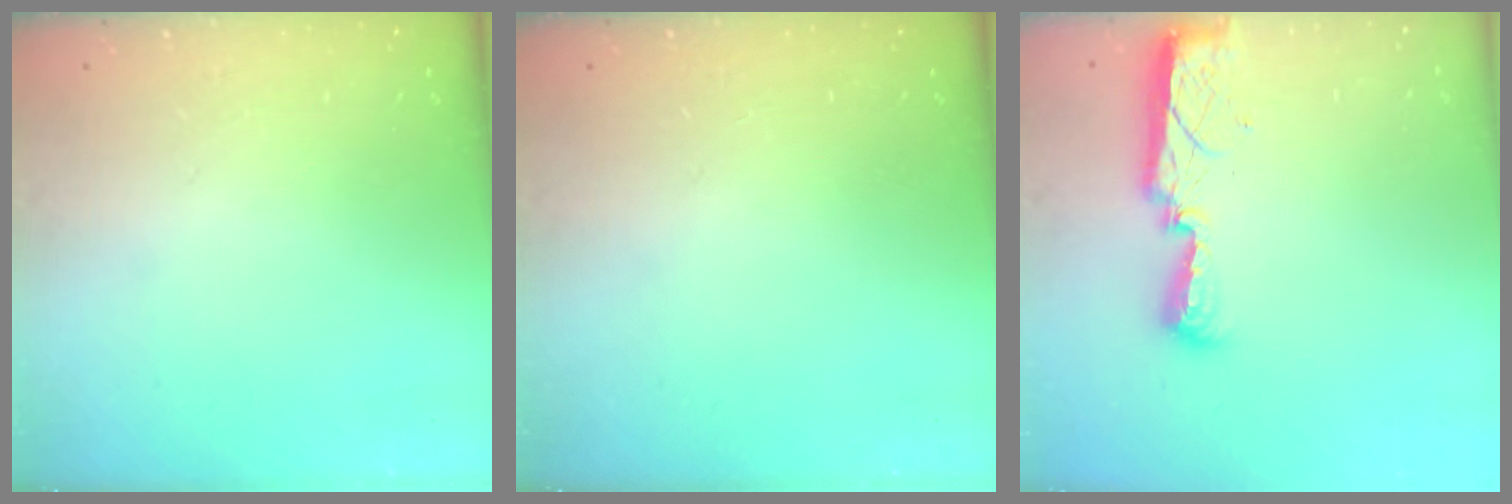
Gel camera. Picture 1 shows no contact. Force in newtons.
{"total": 0.0}
{"total": 7.9, "press": 7.9, "slide": 0.9}